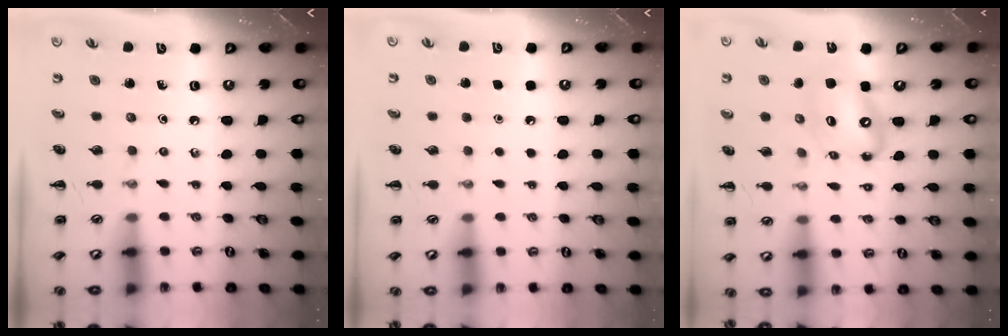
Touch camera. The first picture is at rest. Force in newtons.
{"total": 1.6, "press": 1.6, "slide": 0.1}
{"total": 13.1, "press": 12.6, "slide": 3.6}